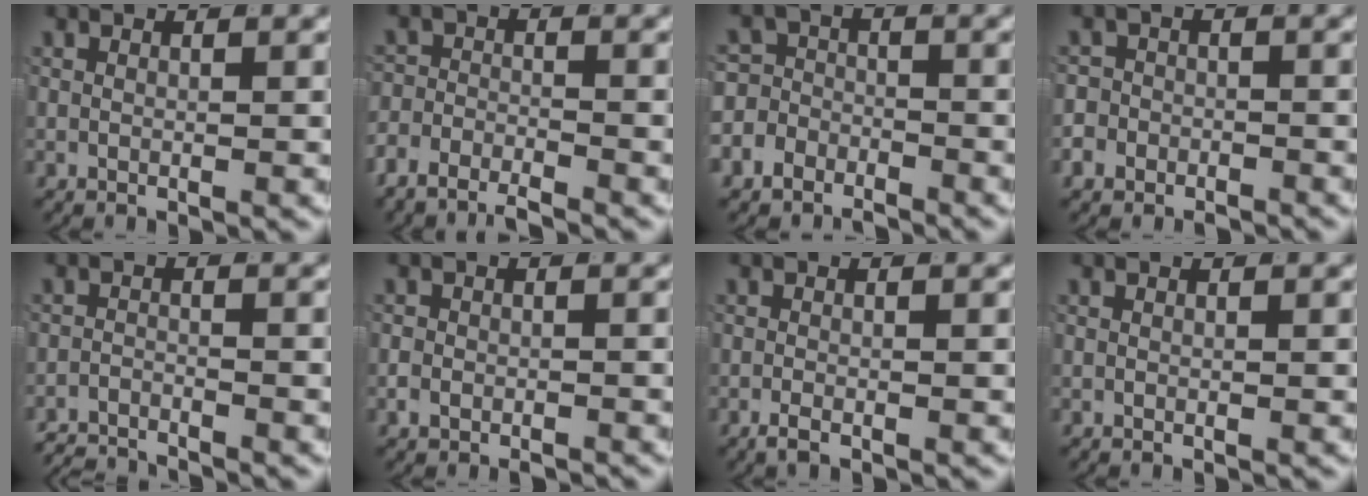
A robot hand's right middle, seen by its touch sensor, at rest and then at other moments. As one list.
[{"total": 3.9, "force": [-3.3, 1.8, 0.9], "torque": [-0.009, 0.001, -0.068]}, {"total": 7.0, "force": [-3.4, 6.0, 1.5], "torque": [-0.035, -0.022, -0.065]}, {"total": 2.9, "force": [-2.1, 2.0, 0.3], "torque": [0.007, -0.002, -0.043]}, {"total": 3.9, "force": [-3.8, 0.5, 0.0], "torque": [0.003, -0.012, -0.068]}, {"total": 1.3, "force": [-1.0, 0.6, 0.5], "torque": [-0.004, 0.000, -0.018]}, {"total": 1.5, "force": [-1.2, 0.5, 0.7], "torque": [-0.018, -0.006, -0.020]}, {"total": 0.0}]